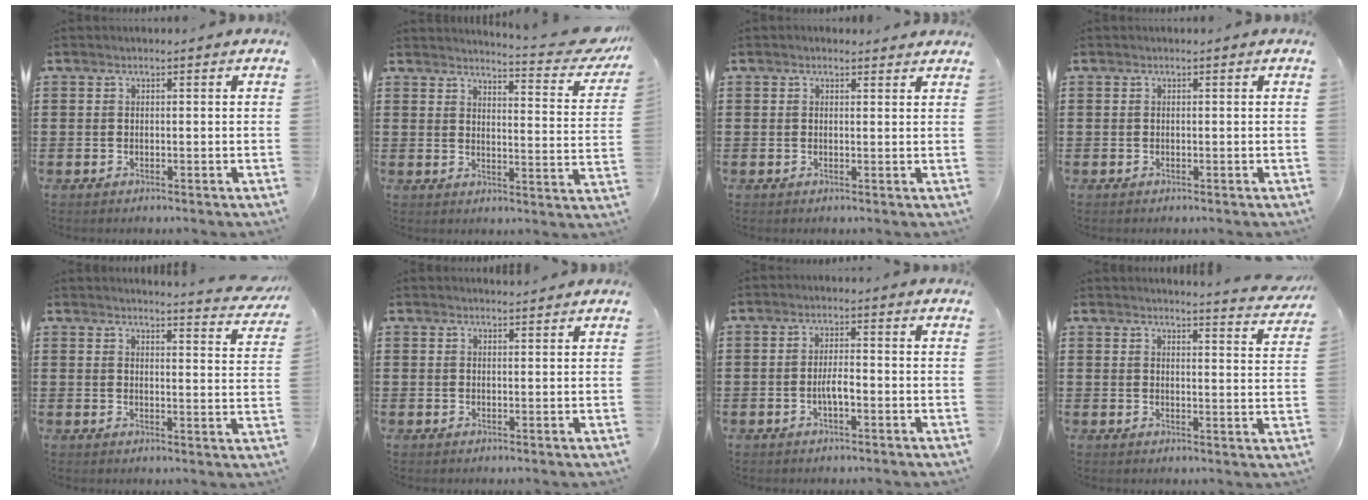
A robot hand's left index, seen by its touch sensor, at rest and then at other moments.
{"total": 5.4, "force": [4.9, 0.0, 2.3], "torque": [-0.042, -0.039, 0.079]}
{"total": 1.2, "force": [1.1, 0.4, 0.2], "torque": [-0.007, 0.002, 0.021]}
{"total": 0.0}
{"total": 3.8, "force": [3.6, -0.3, 1.0], "torque": [-0.017, -0.025, 0.062]}
{"total": 1.2, "force": [1.2, 0.1, 0.2], "torque": [-0.006, 0.000, 0.024]}
{"total": 3.1, "force": [-1.0, 0.9, 2.8], "torque": [-0.058, 0.002, -0.020]}
{"total": 3.5, "force": [3.4, -0.5, 0.7], "torque": [-0.019, -0.022, 0.059]}